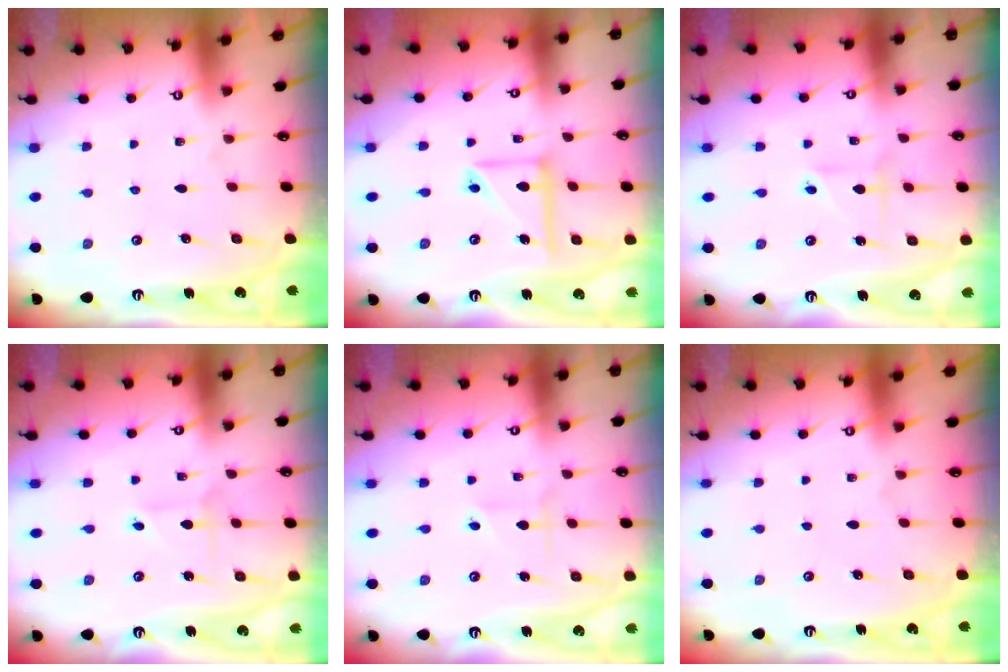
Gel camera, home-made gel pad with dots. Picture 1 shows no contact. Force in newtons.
{"total": 11.6, "press": 11.5, "slide": 1.2}
{"total": 2.1, "press": 2.1, "slide": 0.6}
{"total": 2.5, "press": 2.4, "slide": 0.2}
{"total": 1.8, "press": 1.7, "slide": 0.6}
{"total": 0.0}